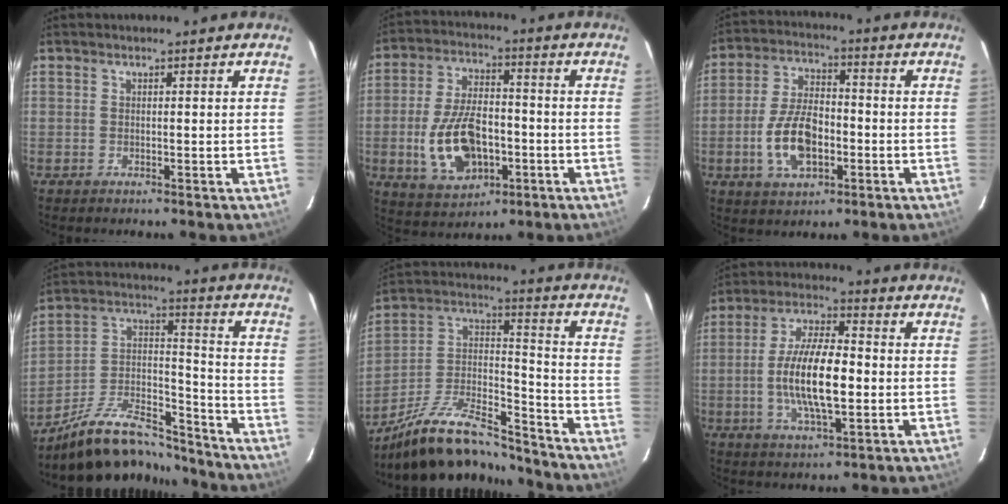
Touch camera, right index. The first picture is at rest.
{"total": 14.4, "force": [-3.8, 8.1, 11.2], "torque": [-0.233, 0.002, -0.052]}
{"total": 11.7, "force": [-3.3, 6.3, 9.3], "torque": [-0.189, 0.007, -0.052]}
{"total": 17.9, "force": [-14.7, 6.5, 7.8], "torque": [-0.155, 0.037, -0.235]}
{"total": 19.8, "force": [-15.9, 6.3, 10.1], "torque": [-0.198, 0.017, -0.266]}
{"total": 13.2, "force": [-1.6, 4.5, 12.3], "torque": [-0.238, 0.000, -0.028]}